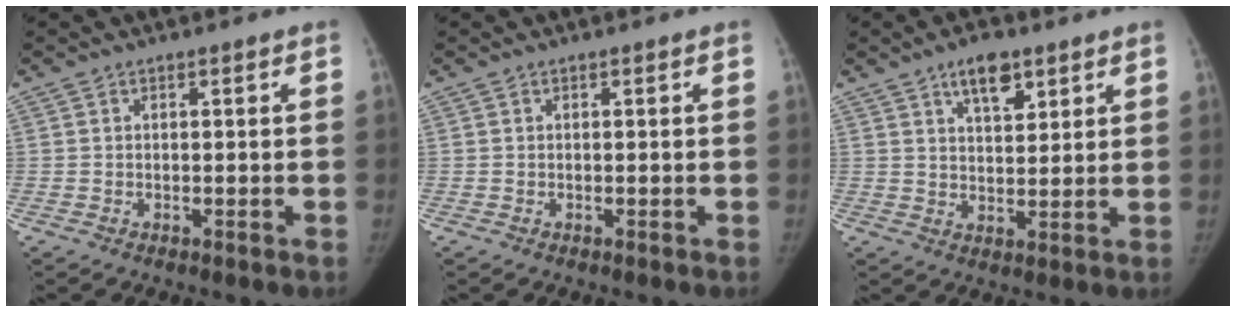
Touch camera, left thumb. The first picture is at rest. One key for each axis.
{"total": 0.0}
{"total": 7.0, "fx": 4.3, "fy": 3.3, "fz": 4.5, "tx": -0.050, "ty": -0.025, "tz": 0.068}